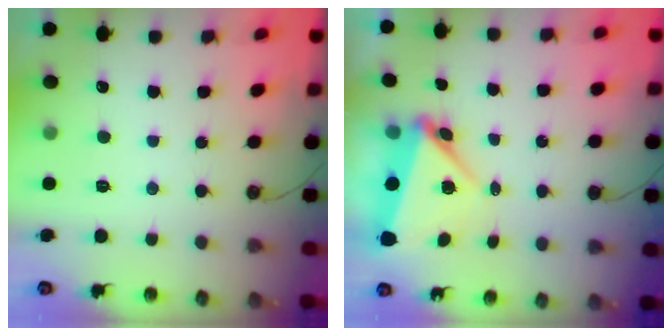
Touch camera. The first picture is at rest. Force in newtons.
{"total": 5.5, "press": 5.2, "slide": 1.9}